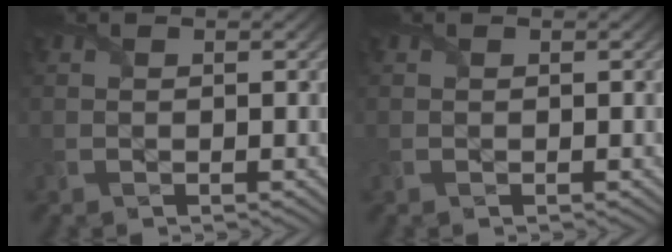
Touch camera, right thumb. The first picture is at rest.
{"total": 0.0}